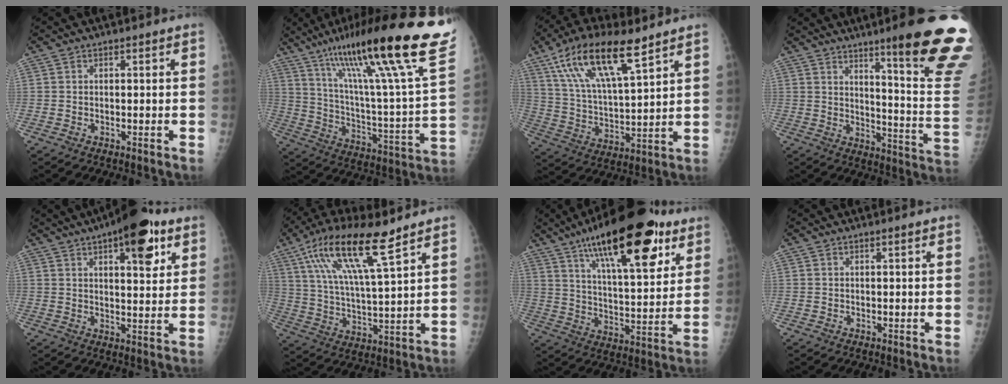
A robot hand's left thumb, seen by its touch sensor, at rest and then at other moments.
{"total": 33.1, "force": [21.2, 3.8, 25.2], "torque": [-0.365, -0.060, 0.331]}
{"total": 17.7, "force": [10.4, 5.4, 13.3], "torque": [-0.237, -0.029, 0.201]}
{"total": 21.1, "force": [13.7, 1.3, 16.0], "torque": [-0.177, -0.092, 0.182]}
{"total": 14.4, "force": [7.4, 5.4, 11.0], "torque": [-0.121, -0.020, 0.099]}
{"total": 16.7, "force": [9.6, 3.2, 13.2], "torque": [-0.254, -0.023, 0.184]}
{"total": 26.2, "force": [14.7, 8.8, 19.8], "torque": [-0.286, -0.032, 0.234]}
{"total": 0.8, "force": [0.5, 0.1, 0.6], "torque": [-0.008, 0.001, 0.007]}